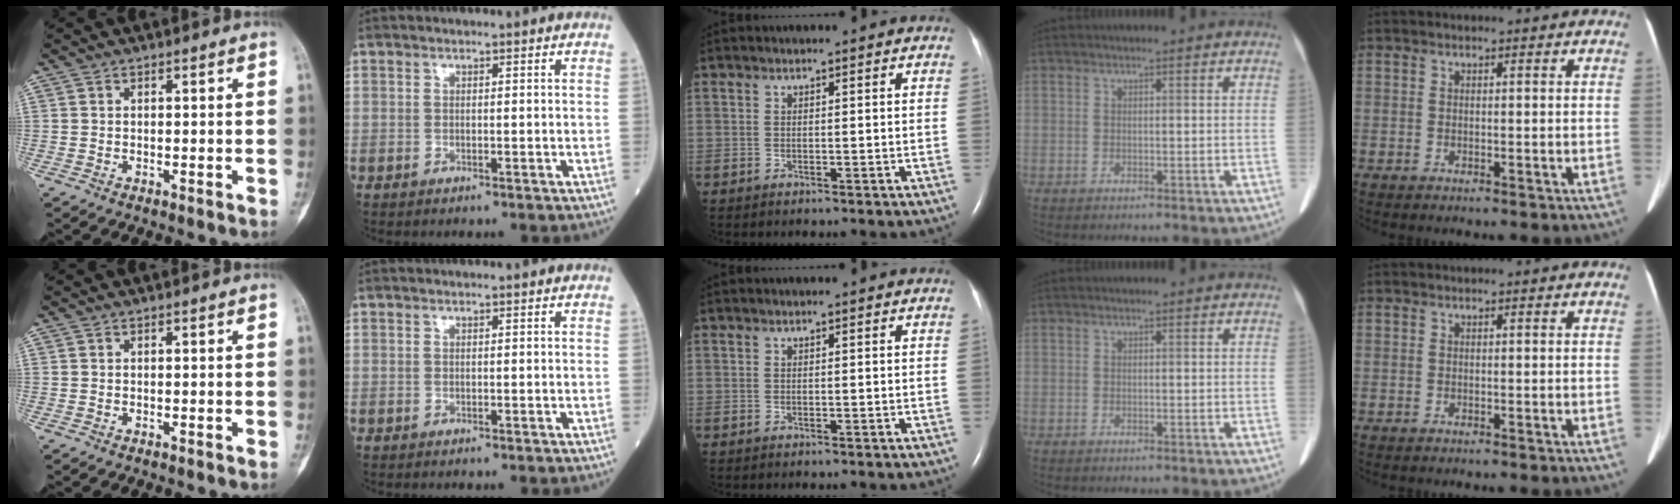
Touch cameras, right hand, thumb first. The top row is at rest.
{}